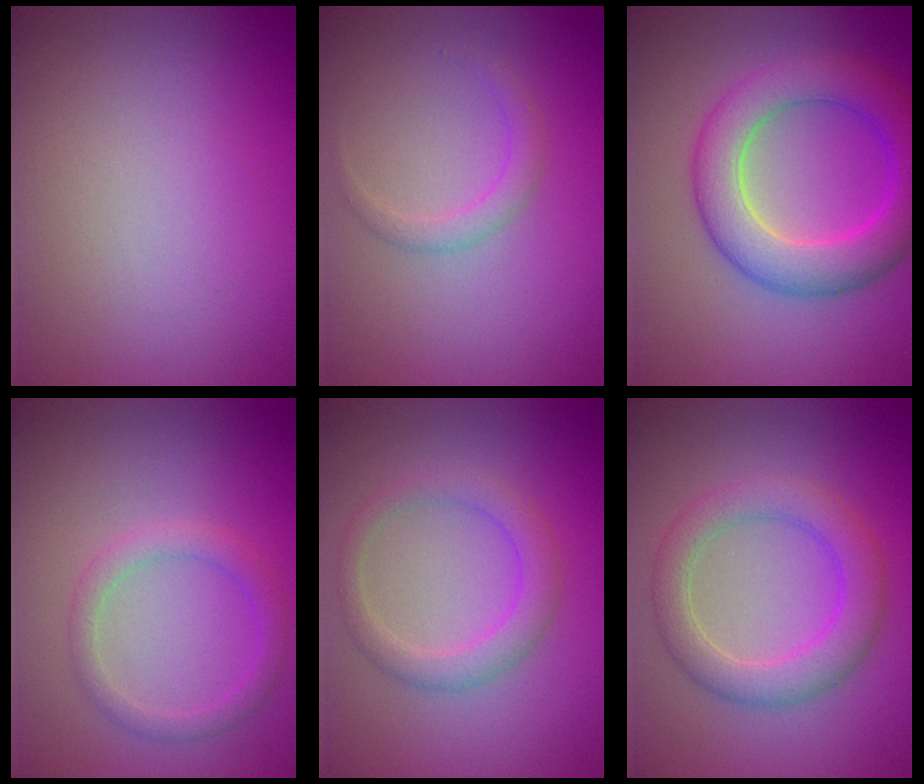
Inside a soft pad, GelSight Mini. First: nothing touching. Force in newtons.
{"total": 1.5, "press": 1.5, "slide": 0.1}
{"total": 6.6, "press": 6.6, "slide": 0.1}
{"total": 2.1, "press": 2.1, "slide": 0.1}
{"total": 2.7, "press": 2.7, "slide": 0.1}
{"total": 3.5, "press": 3.5, "slide": 0.5}